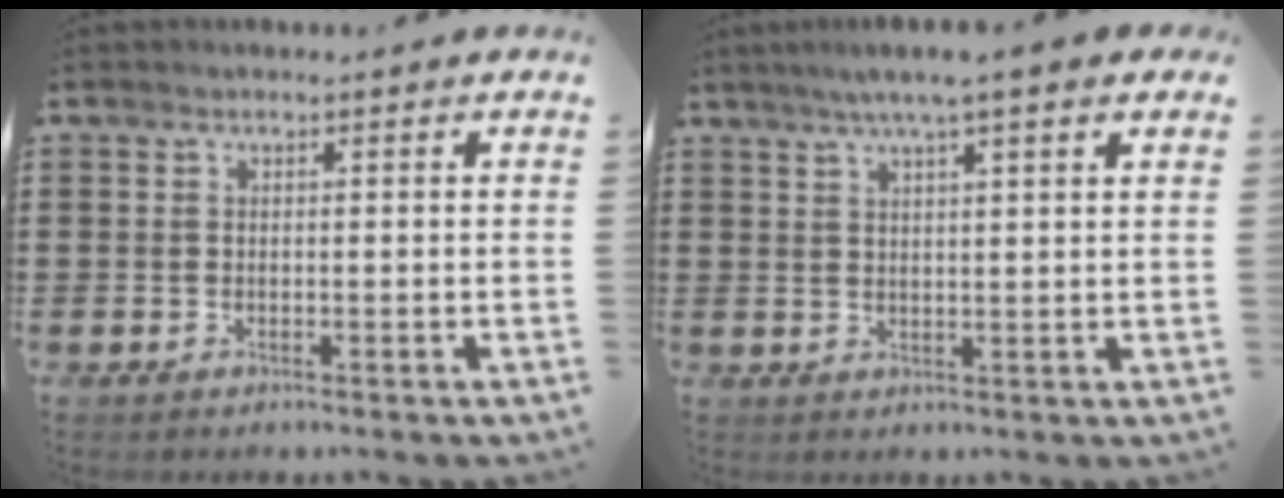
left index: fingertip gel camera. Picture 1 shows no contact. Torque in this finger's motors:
{"motor_torque": [1.25, 0.89, 1.02, 0.10]}